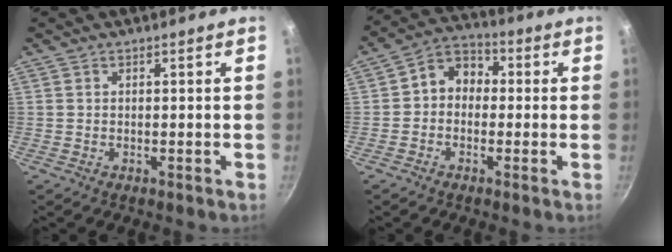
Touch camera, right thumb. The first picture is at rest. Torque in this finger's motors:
{"motor_torque": [-0.06, 0.12, -0.13, 0.21, 0.07]}